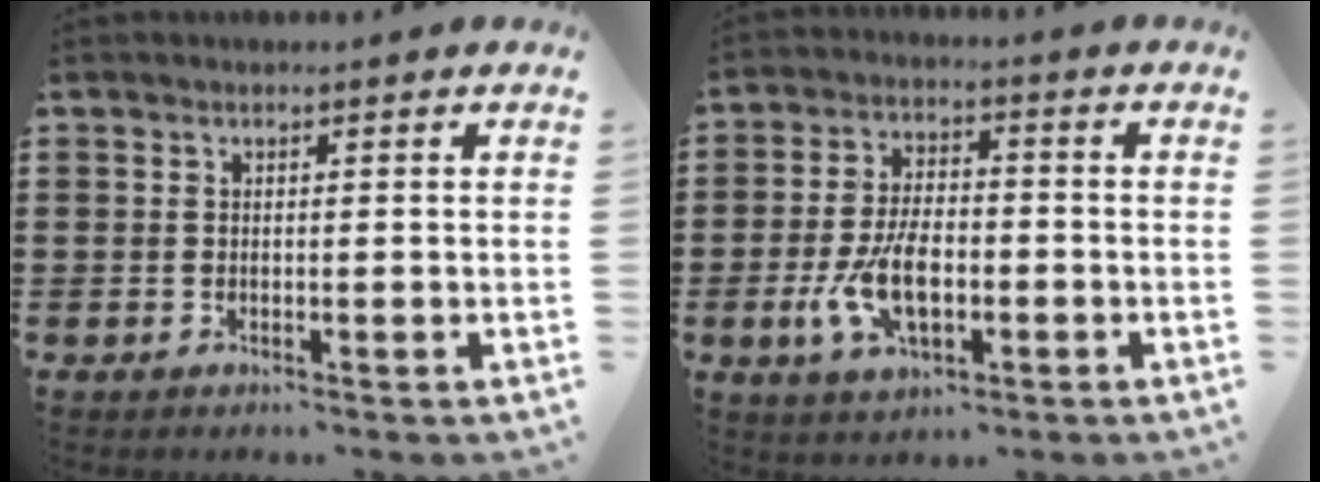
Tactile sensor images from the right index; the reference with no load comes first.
{"total": 8.7, "force": [-2.2, 4.4, 7.1], "torque": [-0.158, -0.001, -0.045]}